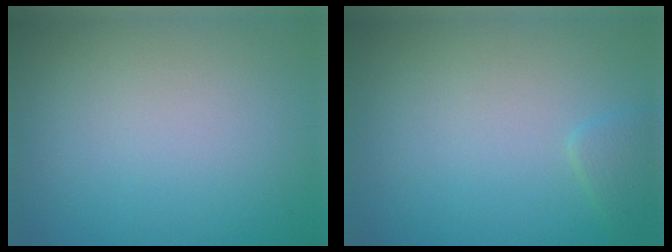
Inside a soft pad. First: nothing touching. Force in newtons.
{"total": 1.0, "press": 1.0, "slide": 0.0}